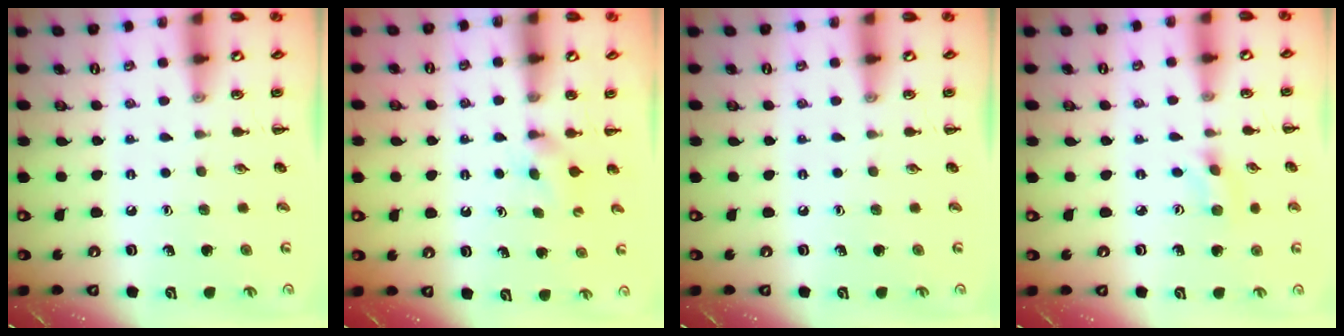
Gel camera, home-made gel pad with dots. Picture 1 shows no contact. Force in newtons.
{"total": 2.5, "press": 2.4, "slide": 0.9}
{"total": 0.0}
{"total": 1.4, "press": 1.3, "slide": 0.5}